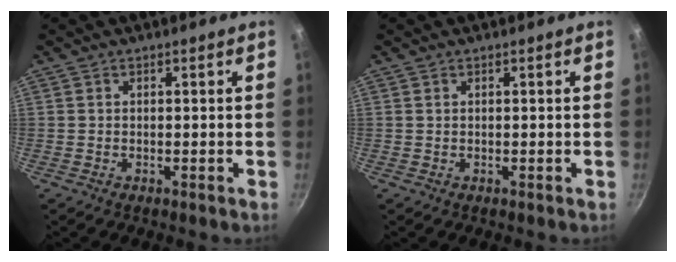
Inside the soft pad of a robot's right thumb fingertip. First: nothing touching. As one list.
[{"total": 0.0}]